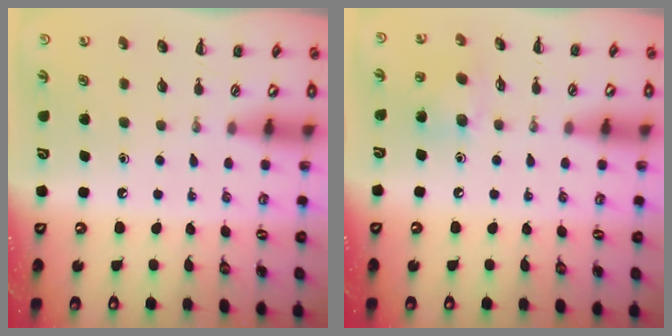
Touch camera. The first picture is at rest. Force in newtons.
{"total": 8.2, "press": 8.2, "slide": 0.9}